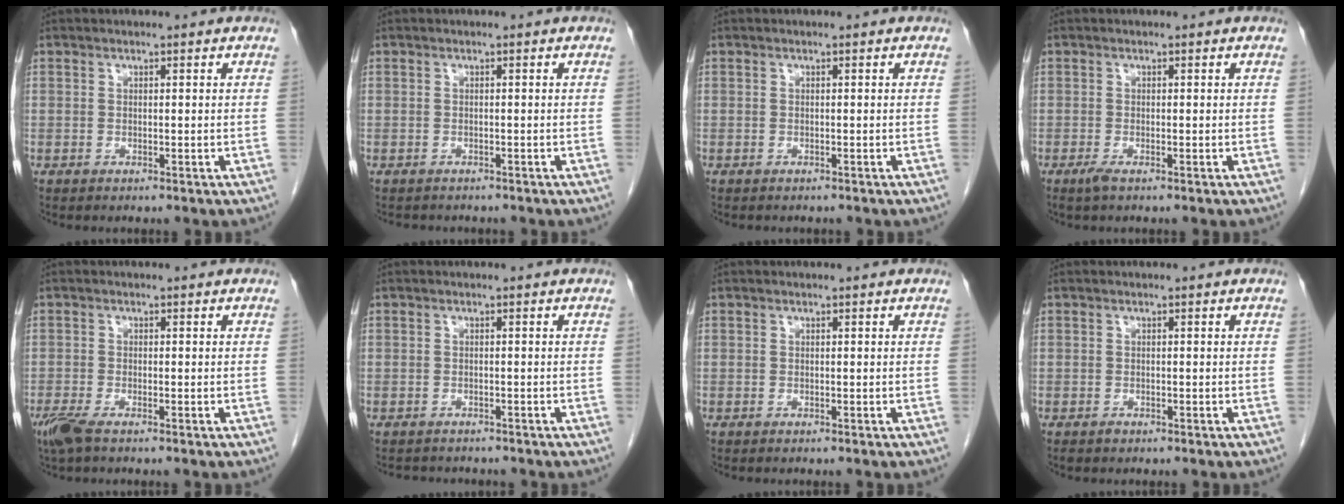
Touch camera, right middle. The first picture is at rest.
{"total": 2.6, "force": [-2.3, 1.2, 0.5], "torque": [-0.013, -0.002, -0.030]}
{"total": 1.2, "force": [-1.1, 0.5, 0.3], "torque": [-0.011, -0.001, -0.013]}
{"total": 1.2, "force": [-0.8, 0.1, 0.9], "torque": [-0.024, -0.004, -0.016]}
{"total": 3.1, "force": [-2.2, 0.7, 2.2], "torque": [-0.052, -0.009, -0.043]}
{"total": 3.4, "force": [-3.1, 1.4, 0.4], "torque": [-0.005, -0.002, -0.041]}
{"total": 0.0}
{"total": 0.5, "force": [-0.4, 0.3, 0.1], "torque": [-0.005, 0.000, -0.006]}